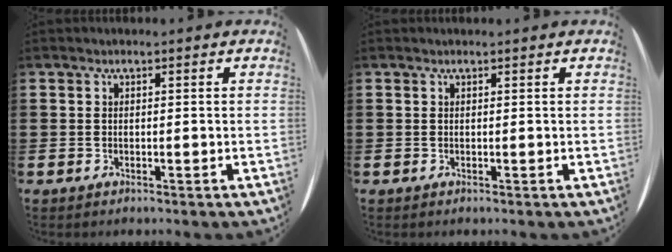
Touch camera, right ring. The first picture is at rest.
{"total": 0.0}